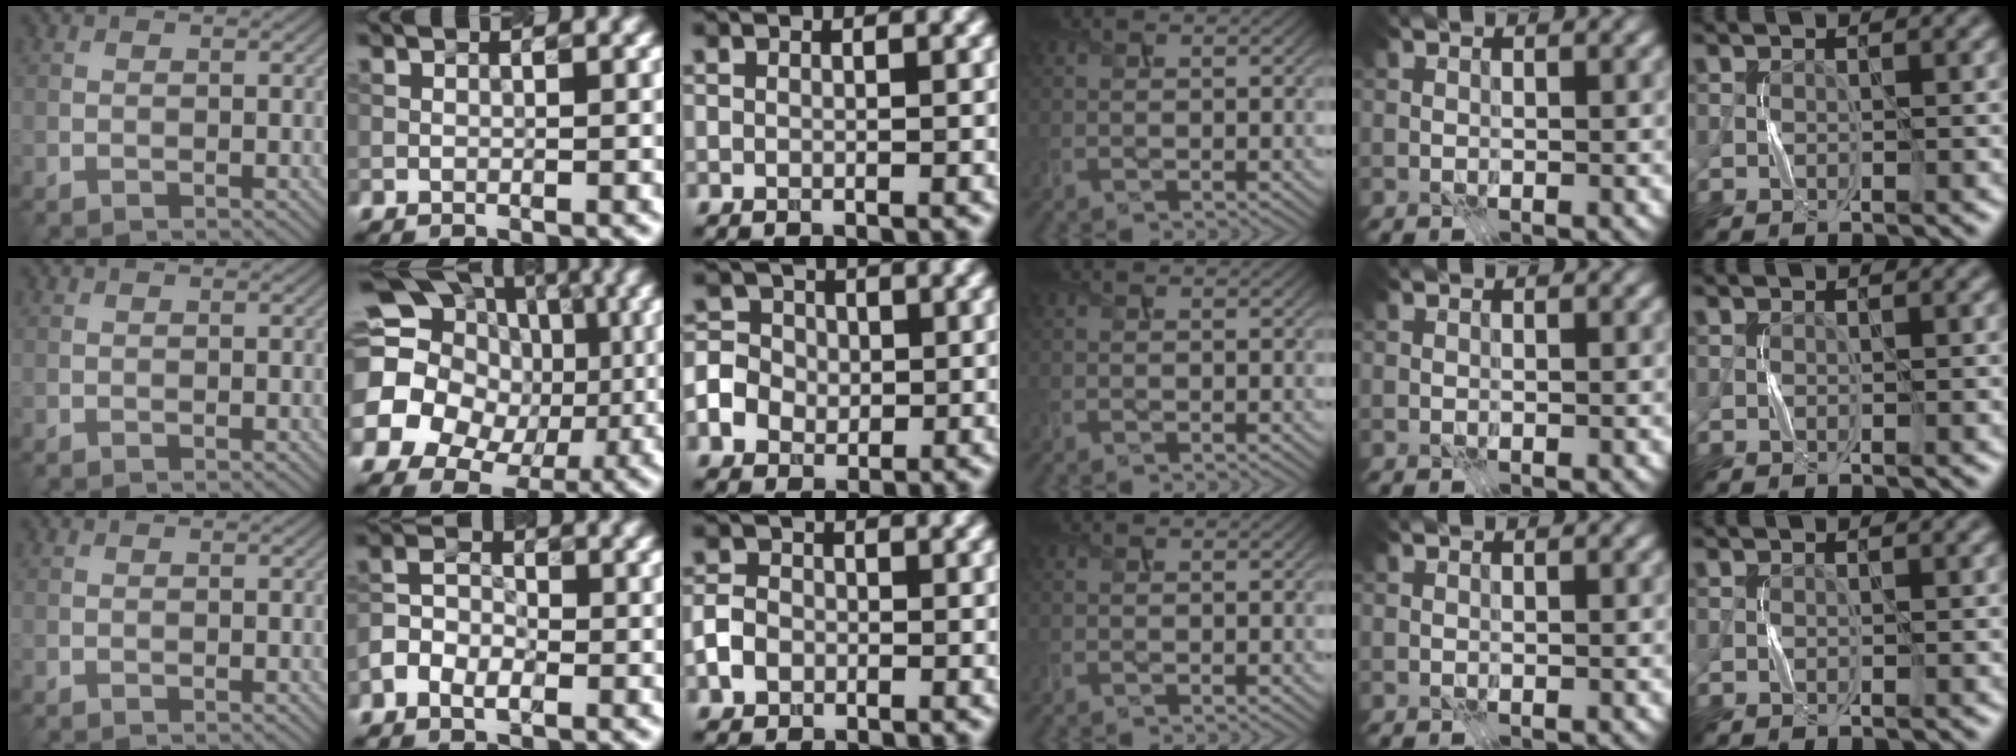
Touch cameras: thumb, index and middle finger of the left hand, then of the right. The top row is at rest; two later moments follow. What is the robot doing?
{"motion": "press", "object": "gel pad"}